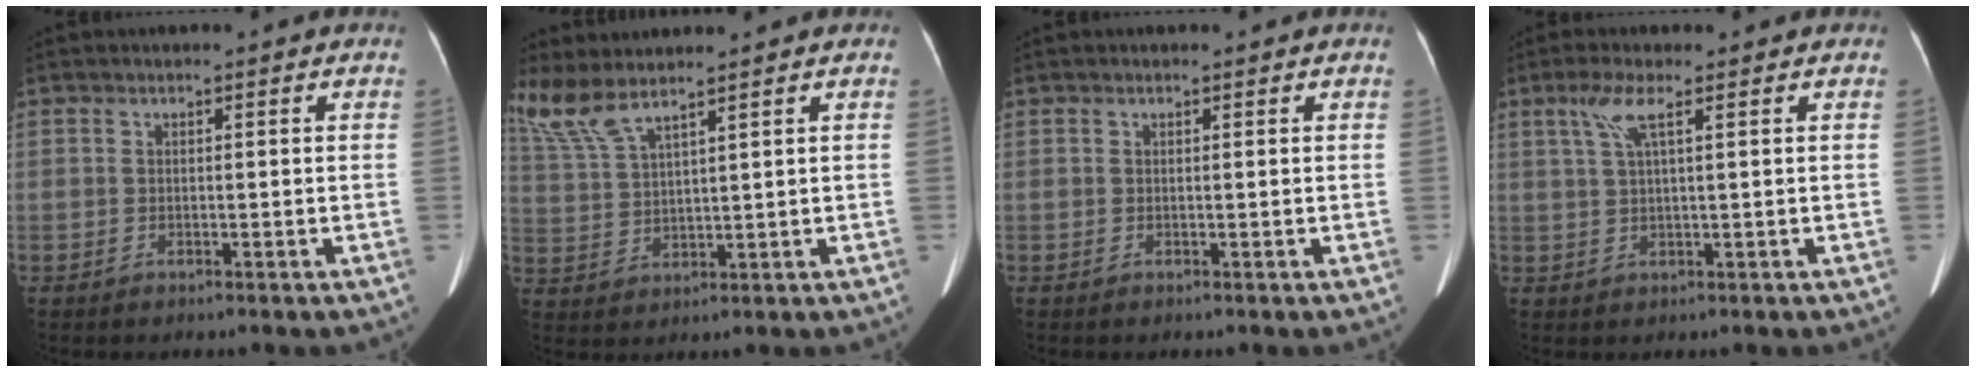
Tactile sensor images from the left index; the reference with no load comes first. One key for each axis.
{"total": 7.5, "fx": 6.3, "fy": 0.4, "fz": 3.9, "tx": -0.103, "ty": 0.005, "tz": 0.140}
{"total": 0.6, "fx": 0.6, "fy": 0.0, "fz": 0.2, "tx": -0.007, "ty": -0.005, "tz": 0.007}
{"total": 3.4, "fx": 1.5, "fy": 0.0, "fz": 3.1, "tx": -0.068, "ty": 0.003, "tz": 0.038}